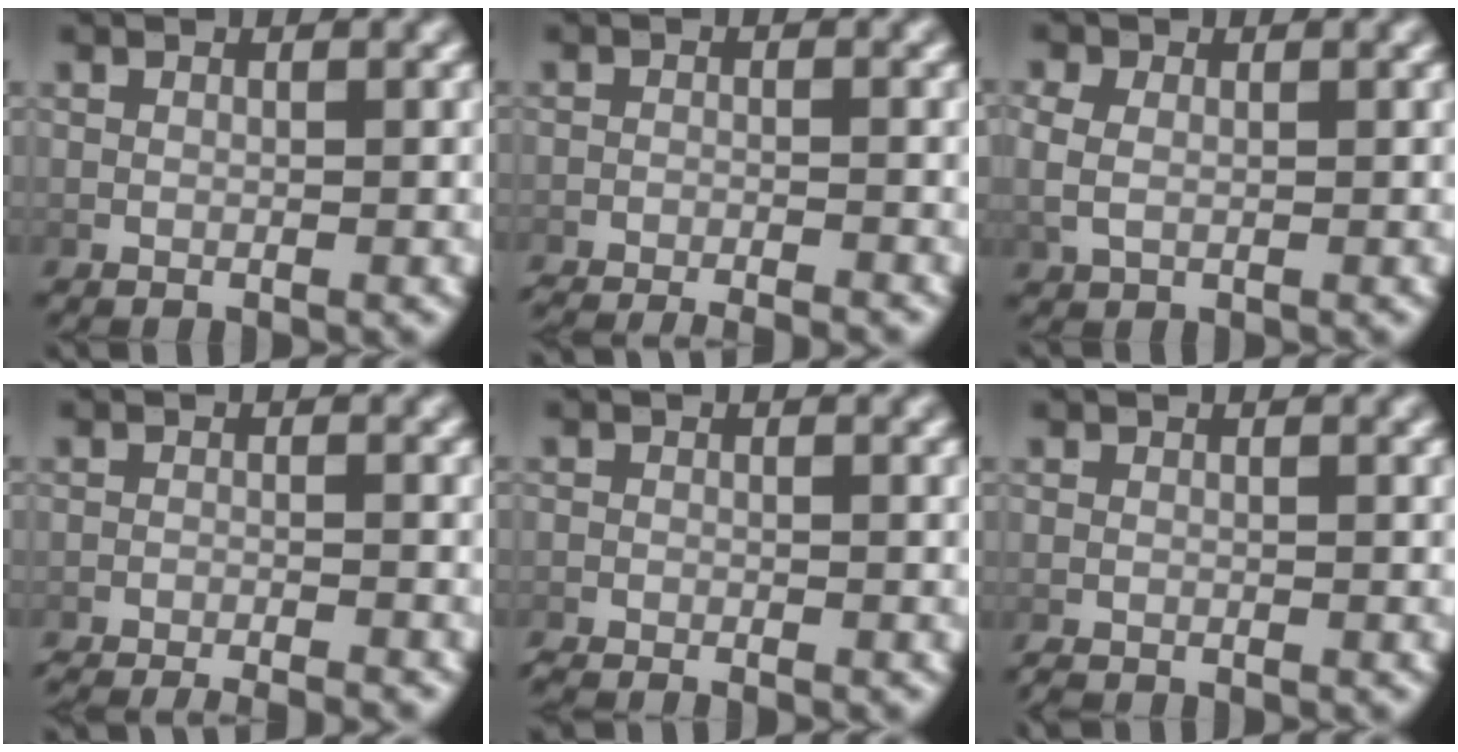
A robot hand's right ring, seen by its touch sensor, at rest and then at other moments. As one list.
[{"total": 6.4, "force": [-6.2, 1.3, 1.0], "torque": [0.000, -0.009, -0.100]}, {"total": 2.5, "force": [0.5, 2.0, 1.5], "torque": [-0.039, -0.004, 0.017]}, {"total": 7.1, "force": [-6.9, 1.5, 1.1], "torque": [-0.003, -0.010, -0.111]}, {"total": 1.6, "force": [-1.6, 0.4, 0.1], "torque": [-0.002, -0.008, -0.027]}, {"total": 0.8, "force": [-0.8, 0.1, 0.1], "torque": [-0.006, -0.011, -0.010]}]